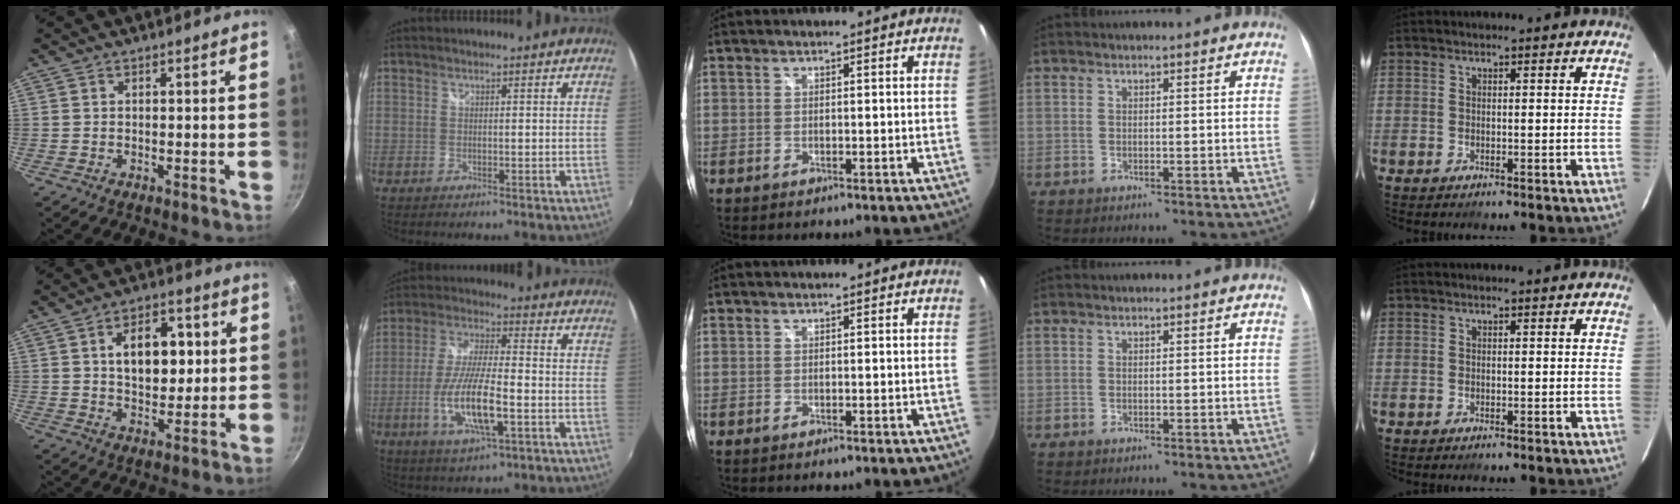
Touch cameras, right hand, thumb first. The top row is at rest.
{"thumb": {"total": 12.1, "force": [2.2, 7.6, 9.2], "torque": [-0.099, 0.001, 0.031]}, "index": {"total": 13.2, "force": [-4.1, 3.3, 12.1], "torque": [-0.247, -0.012, -0.075]}}